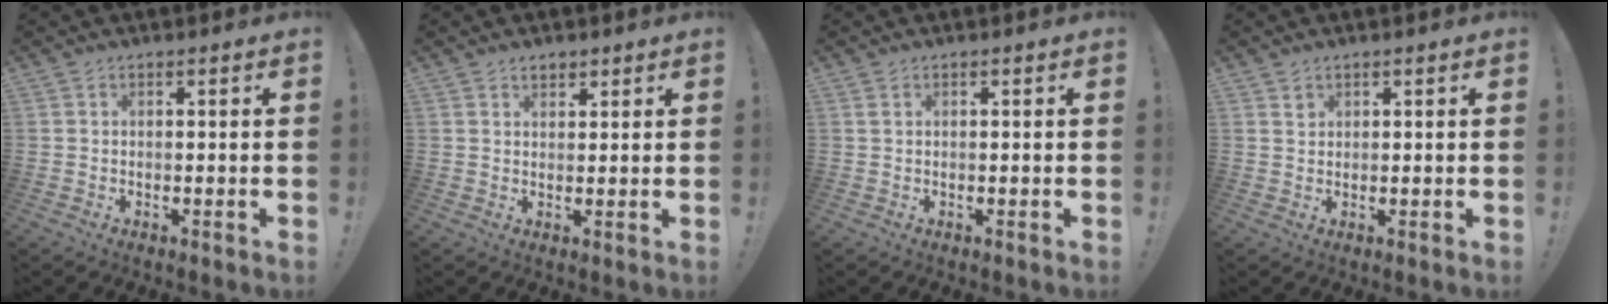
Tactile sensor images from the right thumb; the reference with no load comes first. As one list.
[{"total": 2.0, "force": [1.5, 1.2, 0.6], "torque": [-0.007, -0.006, 0.028]}, {"total": 0.6, "force": [0.3, 0.1, 0.6], "torque": [-0.012, 0.001, 0.004]}, {"total": 1.3, "force": [0.9, 0.9, 0.3], "torque": [0.011, -0.007, 0.015]}]